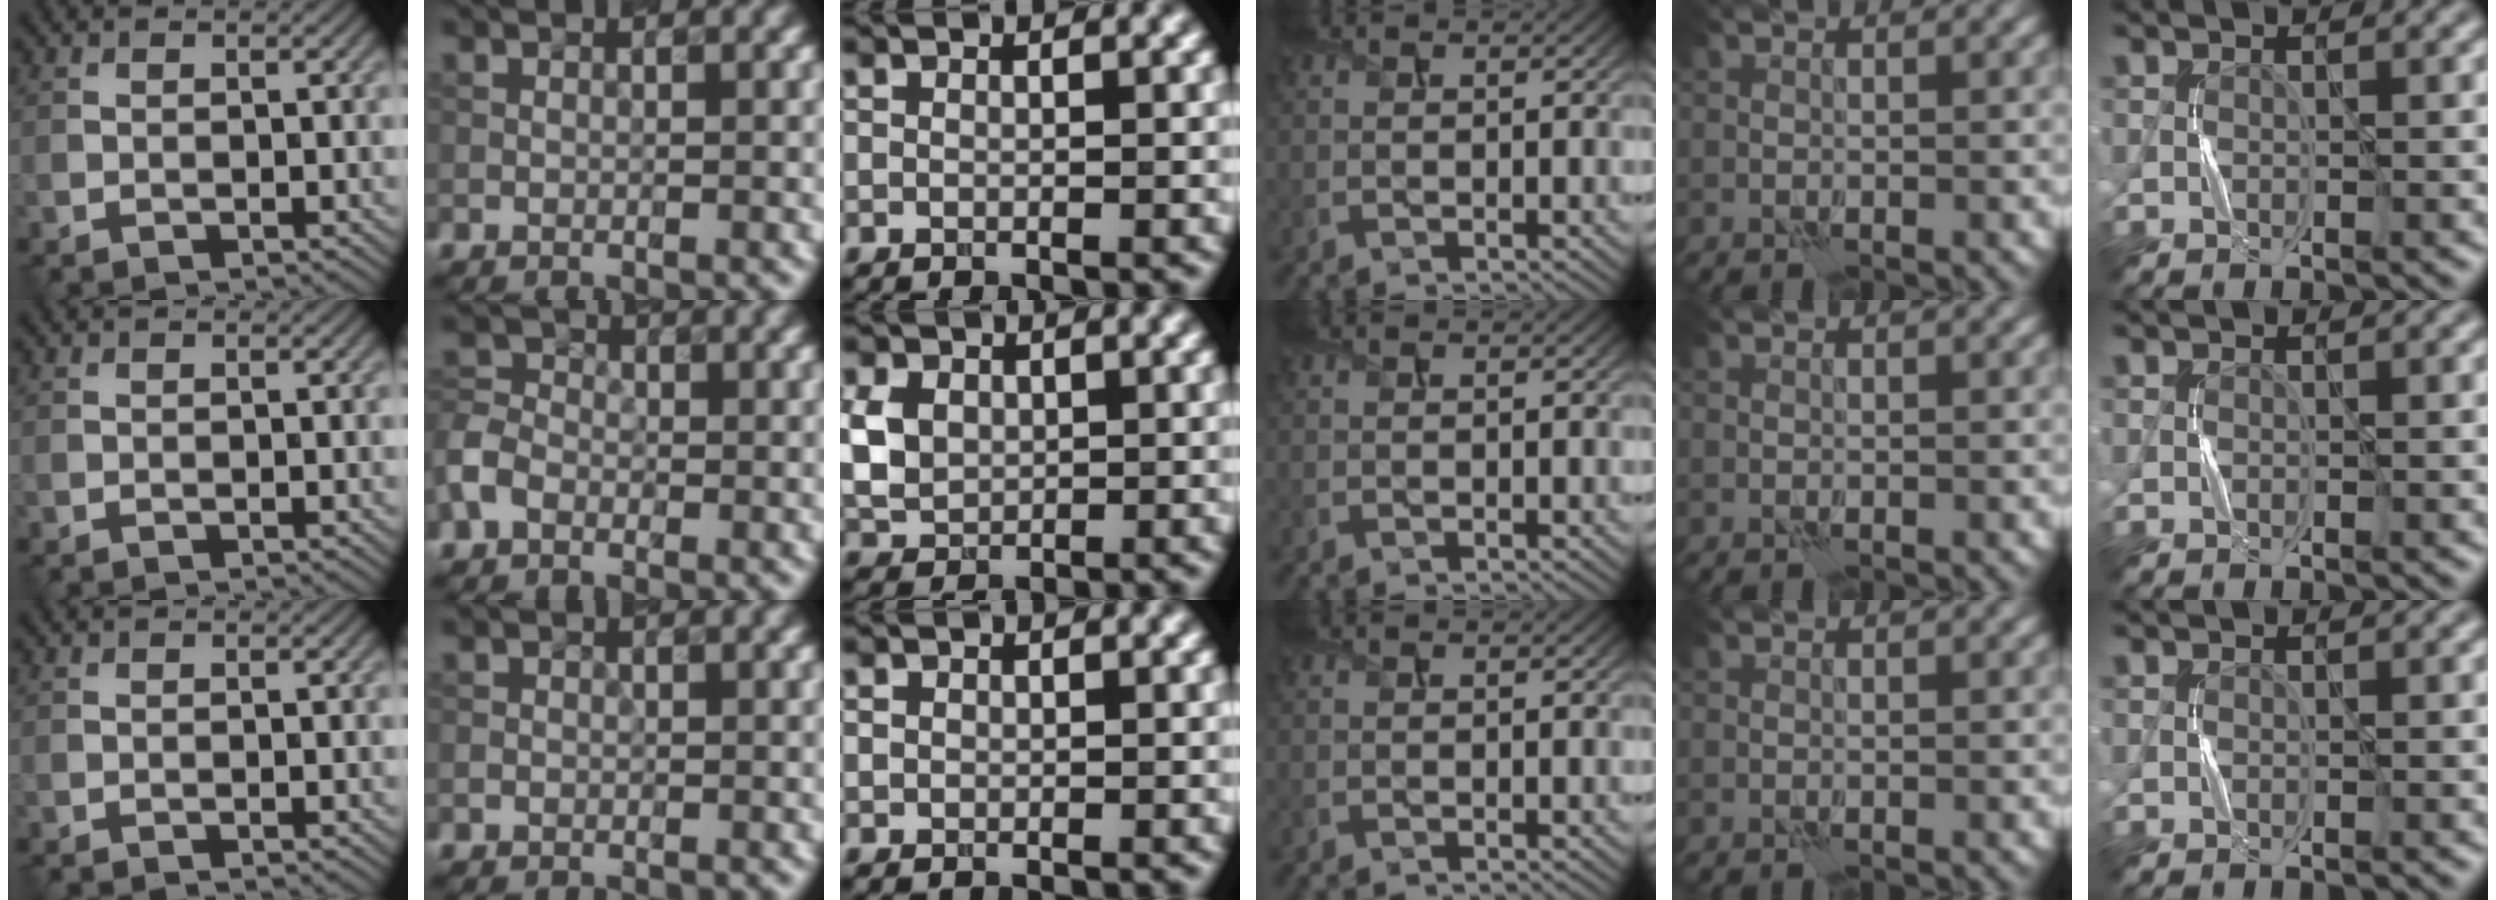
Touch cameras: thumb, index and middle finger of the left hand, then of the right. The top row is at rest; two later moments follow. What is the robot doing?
{"motion": "press", "object": "button"}